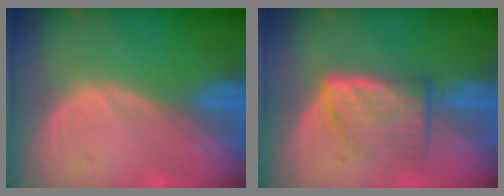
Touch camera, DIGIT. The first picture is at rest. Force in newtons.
{"total": 6.2, "press": 6.0, "slide": 1.8}